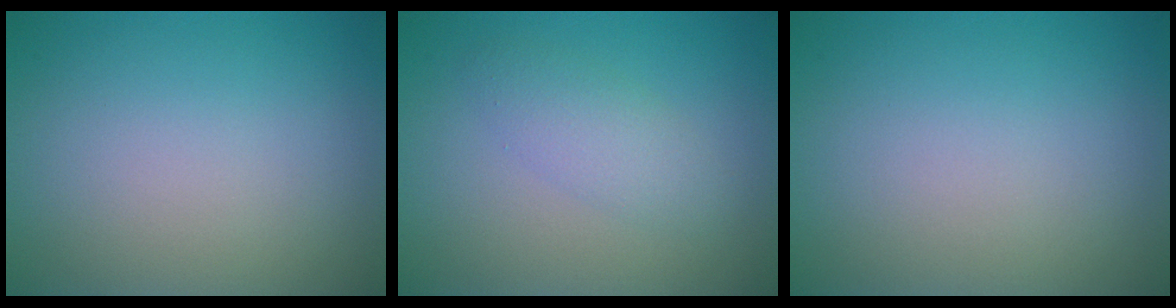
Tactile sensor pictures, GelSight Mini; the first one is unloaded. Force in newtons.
{"total": 2.3, "press": 2.3, "slide": 0.2}
{"total": 0.0}